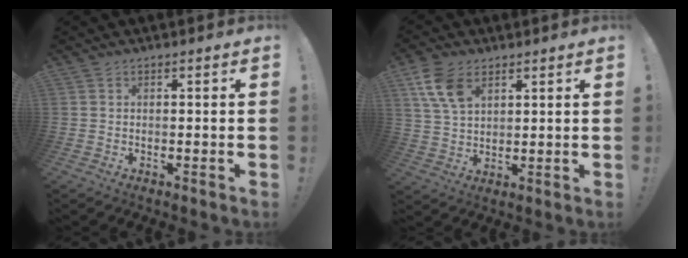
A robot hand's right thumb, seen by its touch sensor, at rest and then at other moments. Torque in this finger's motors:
{"motor_torque": [0.12, 0.28, 0.89, 0.32, 0.31]}